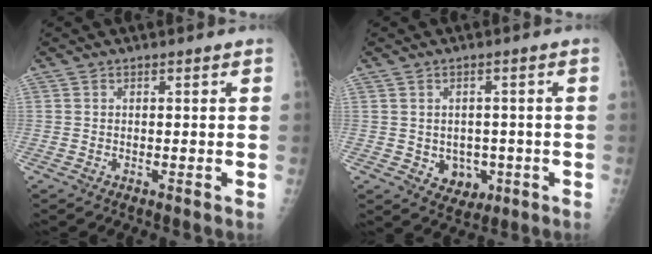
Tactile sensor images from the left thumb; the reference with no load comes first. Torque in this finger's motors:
{"motor_torque": [-0.07, 0.07, 0.24, 0.05, 0.00]}